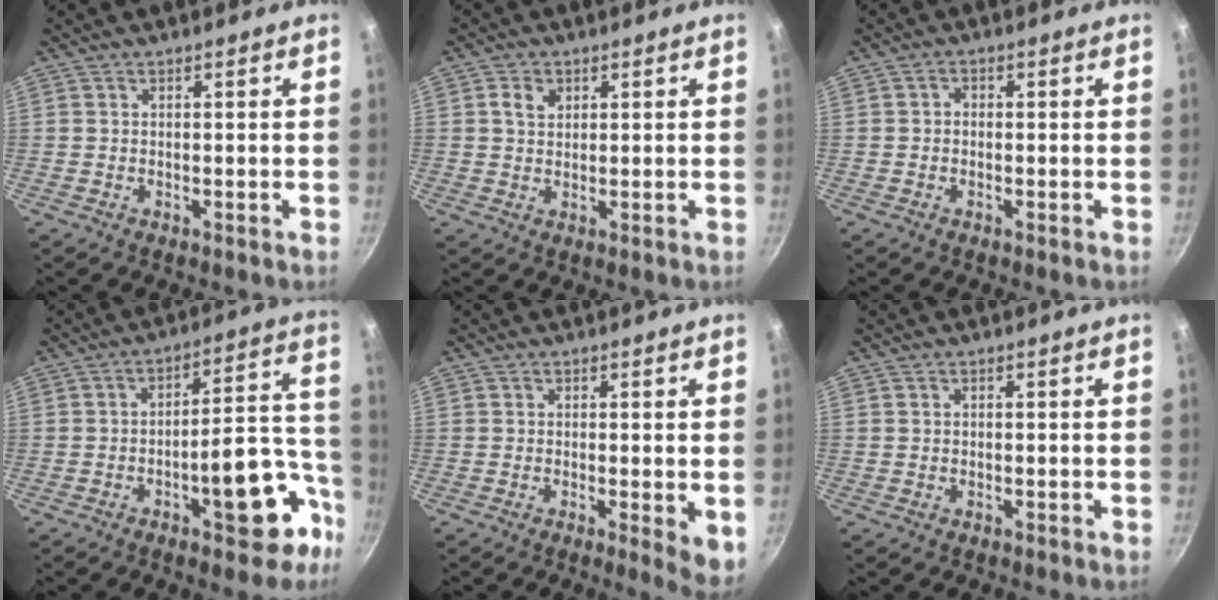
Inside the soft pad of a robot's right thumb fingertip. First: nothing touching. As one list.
[{"total": 3.3, "force": [1.1, 2.5, 1.8], "torque": [-0.021, 0.001, 0.019]}, {"total": 1.4, "force": [-0.3, 1.1, 0.7], "torque": [-0.012, 0.007, -0.007]}, {"total": 15.2, "force": [-6.6, 6.3, 12.2], "torque": [-0.119, 0.068, -0.086]}, {"total": 4.6, "force": [-0.3, 1.5, 4.4], "torque": [-0.048, -0.011, -0.005]}, {"total": 0.0}]